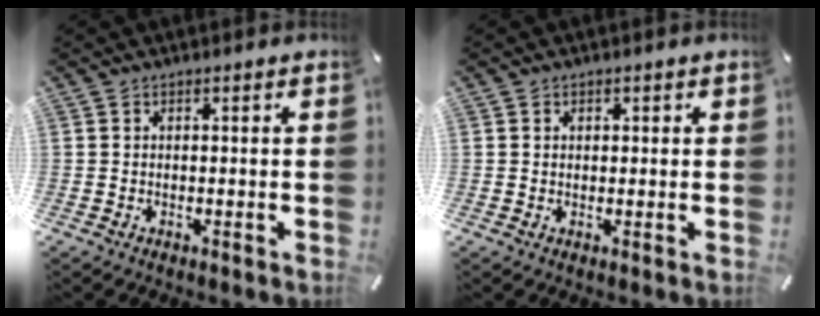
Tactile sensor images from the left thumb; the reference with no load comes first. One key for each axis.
{"total": 1.1, "fx": 0.3, "fy": 1.1, "fz": 0.1, "tx": 0.004, "ty": 0.002, "tz": 0.001}